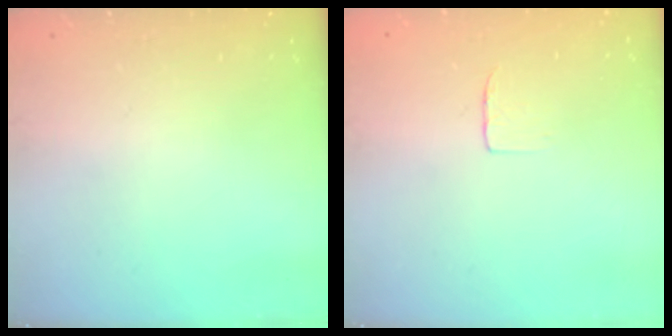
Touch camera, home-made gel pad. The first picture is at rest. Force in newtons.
{"total": 3.4, "press": 3.4, "slide": 0.3}